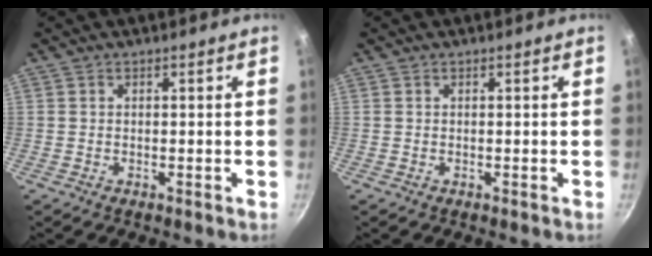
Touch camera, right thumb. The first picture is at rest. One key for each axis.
{"total": 0.0}